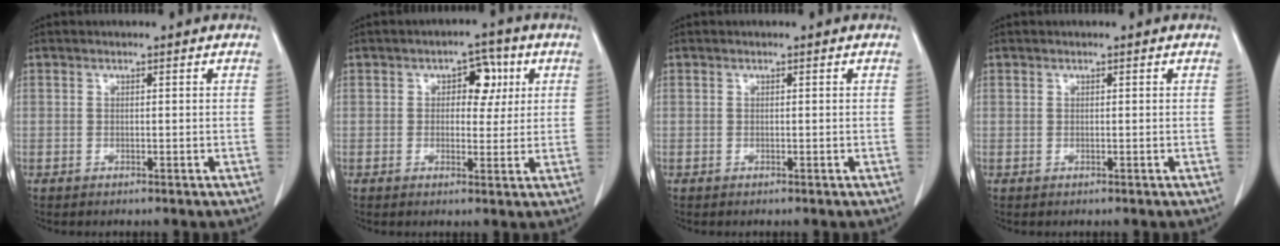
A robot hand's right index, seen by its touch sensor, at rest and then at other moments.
{"total": 4.9, "force": [1.5, 2.9, 3.6], "torque": [-0.044, 0.014, 0.019]}
{"total": 0.0}
{"total": 0.0}